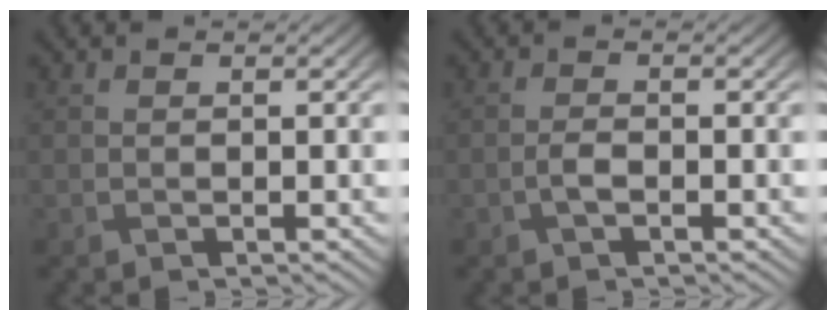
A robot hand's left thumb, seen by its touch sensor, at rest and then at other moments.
{"total": 1.5, "force": [-0.6, 0.5, 1.3], "torque": [-0.030, 0.002, -0.014]}